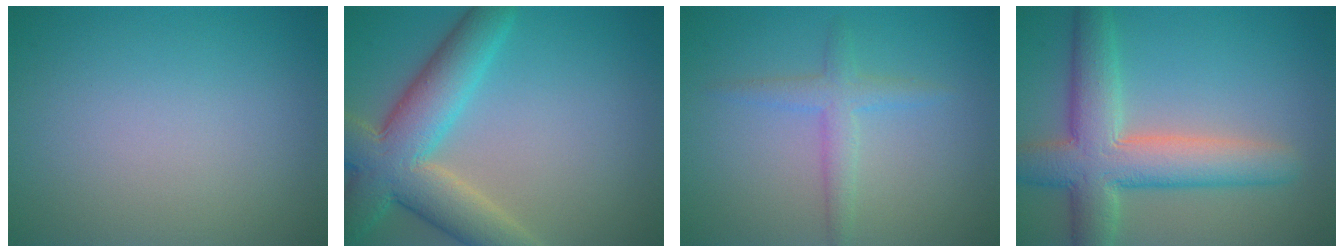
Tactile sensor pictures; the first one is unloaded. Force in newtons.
{"total": 8.6, "press": 8.6, "slide": 0.8}
{"total": 2.3, "press": 2.3, "slide": 0.2}
{"total": 7.8, "press": 7.8, "slide": 0.2}